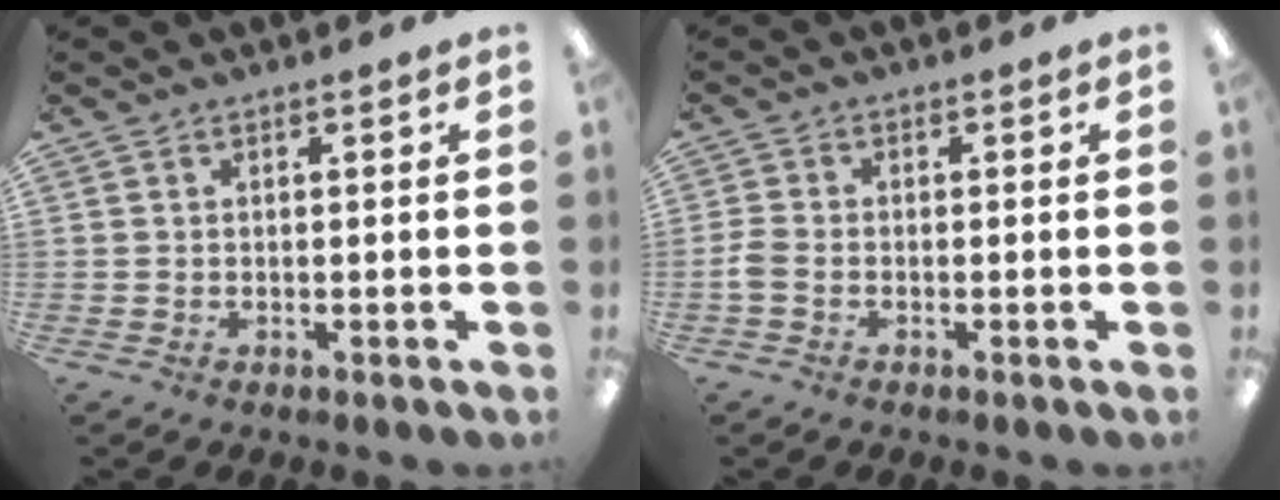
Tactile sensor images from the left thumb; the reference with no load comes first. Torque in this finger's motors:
{"motor_torque": [-0.03, 0.04, 0.00, -0.04, 0.00]}